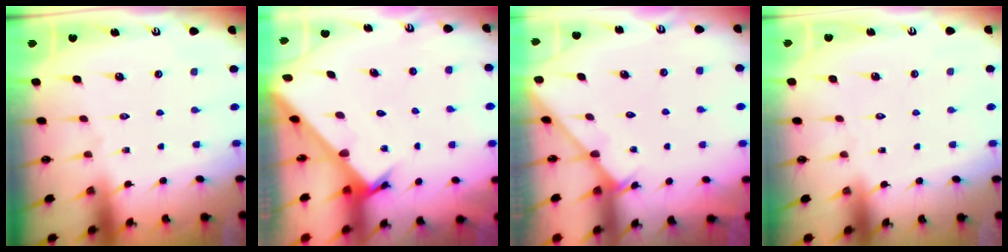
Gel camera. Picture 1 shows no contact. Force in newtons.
{"total": 2.3, "press": 2.3, "slide": 0.2}
{"total": 2.0, "press": 2.0, "slide": 0.2}
{"total": 1.8, "press": 1.7, "slide": 0.1}